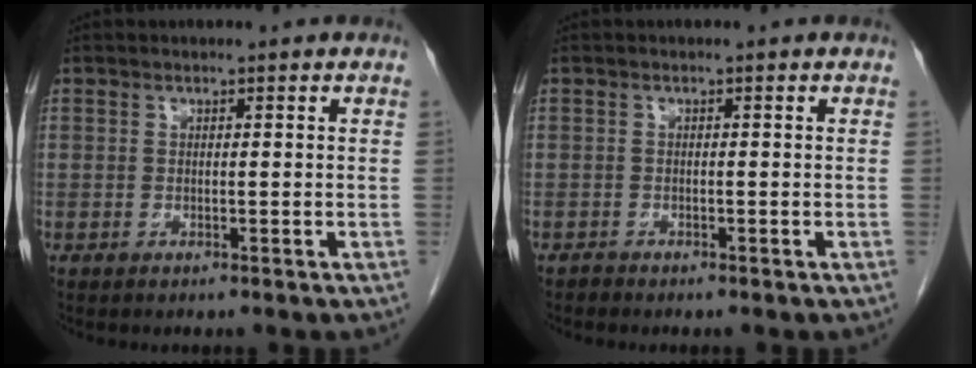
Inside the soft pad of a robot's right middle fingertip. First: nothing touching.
{"total": 0.6, "force": [-0.5, 0.2, -0.1], "torque": [-0.005, -0.001, -0.012]}